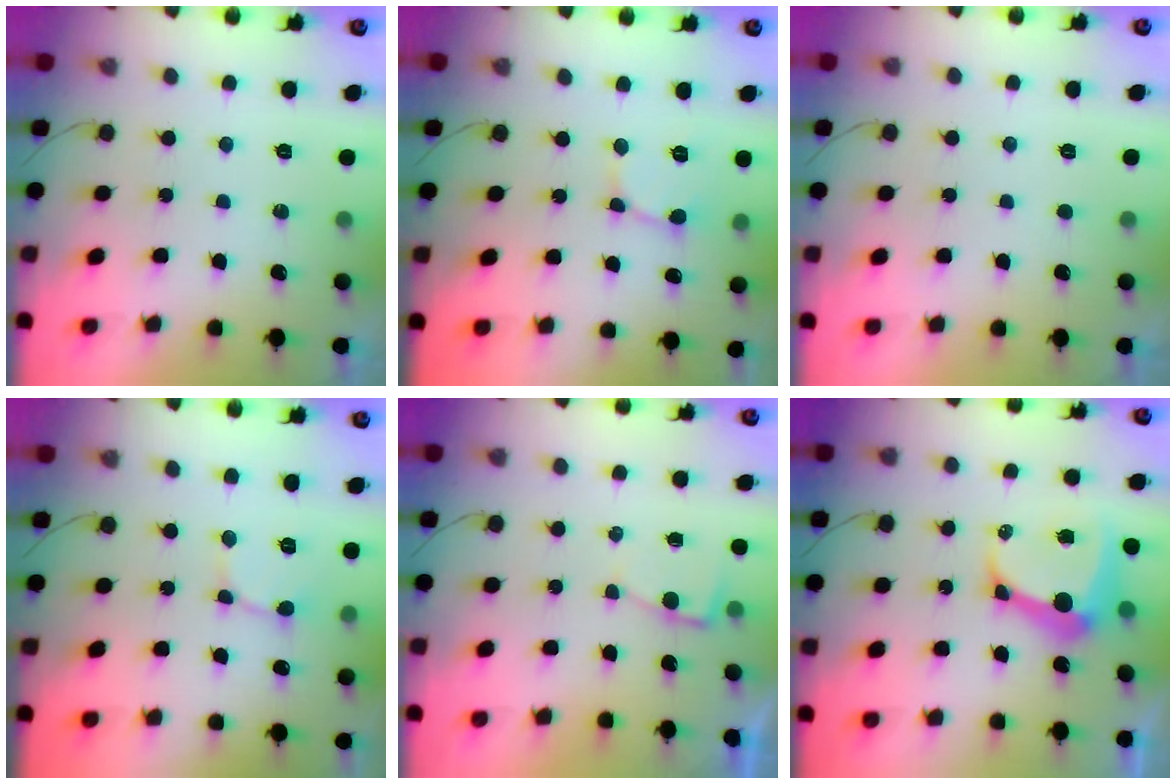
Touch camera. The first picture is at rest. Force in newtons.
{"total": 2.4, "press": 2.4, "slide": 0.1}
{"total": 1.6, "press": 1.6, "slide": 0.2}
{"total": 1.6, "press": 1.6, "slide": 0.1}
{"total": 2.3, "press": 2.3, "slide": 0.3}
{"total": 9.7, "press": 9.6, "slide": 1.0}